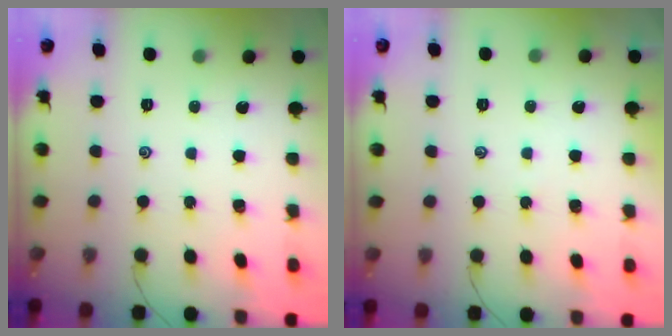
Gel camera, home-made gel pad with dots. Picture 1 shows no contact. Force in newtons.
{"total": 1.9, "press": 1.8, "slide": 0.4}